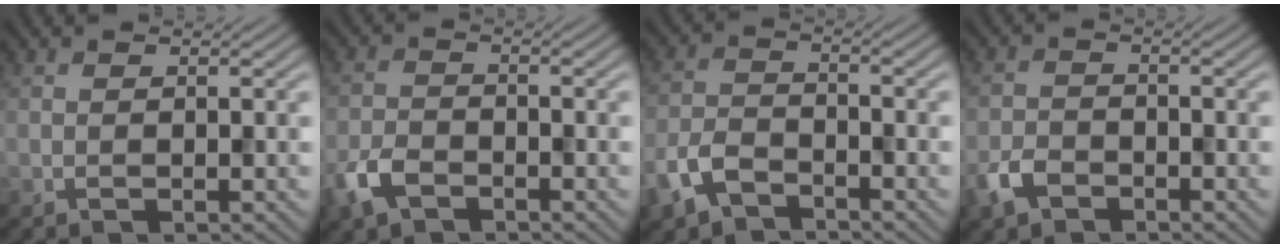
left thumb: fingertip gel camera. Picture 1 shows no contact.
{"total": 4.3, "force": [-2.7, 2.5, 2.3], "torque": [-0.052, -0.007, -0.066]}
{"total": 5.6, "force": [-3.9, 2.9, 2.8], "torque": [-0.063, -0.006, -0.092]}
{"total": 3.6, "force": [-2.4, 2.2, 1.7], "torque": [-0.036, -0.006, -0.059]}